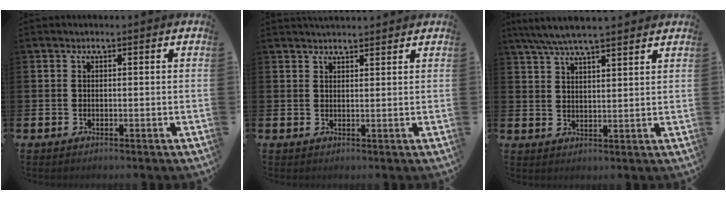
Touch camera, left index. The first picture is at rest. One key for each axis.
{"total": 2.2, "fx": 2.2, "fy": 0.3, "fz": 0.1, "tx": 0.007, "ty": -0.011, "tz": 0.037}
{"total": 6.1, "fx": 5.6, "fy": 0.5, "fz": 2.3, "tx": -0.055, "ty": -0.019, "tz": 0.101}